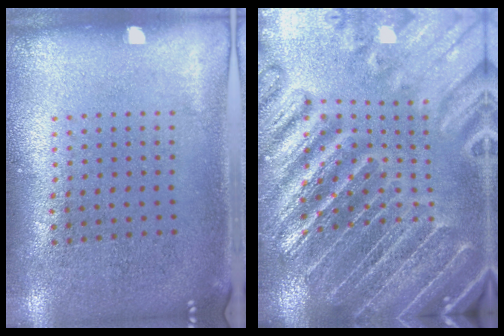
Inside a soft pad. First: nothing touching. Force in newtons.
{"total": 4.9, "press": 4.4, "slide": 2.3}